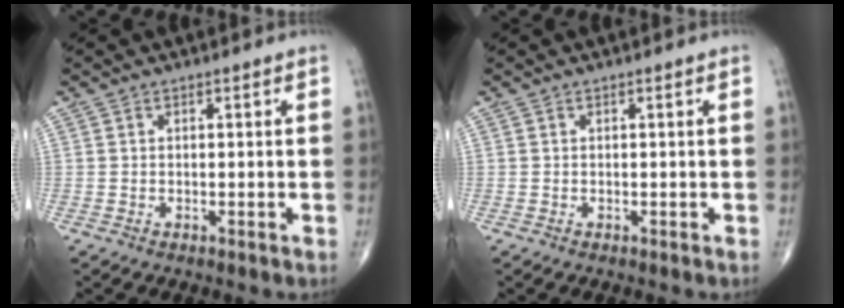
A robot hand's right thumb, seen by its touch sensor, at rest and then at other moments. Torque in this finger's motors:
{"motor_torque": [-0.16, 0.16, -0.05, 0.05, 0.00]}